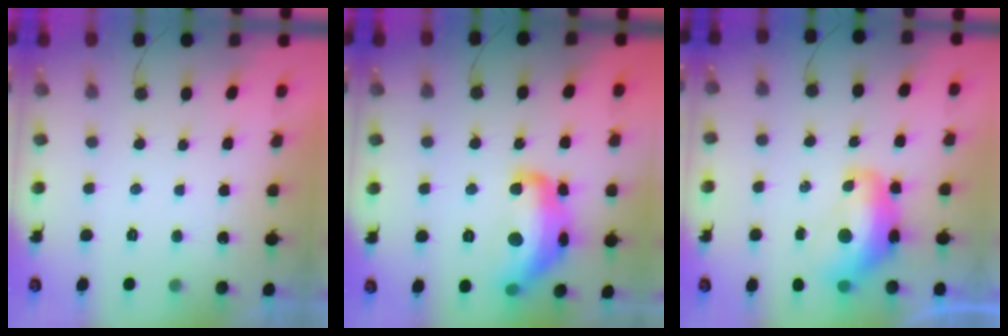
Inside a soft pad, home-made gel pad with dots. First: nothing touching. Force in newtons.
{"total": 17.8, "press": 17.8, "slide": 0.9}
{"total": 13.2, "press": 13.1, "slide": 1.5}